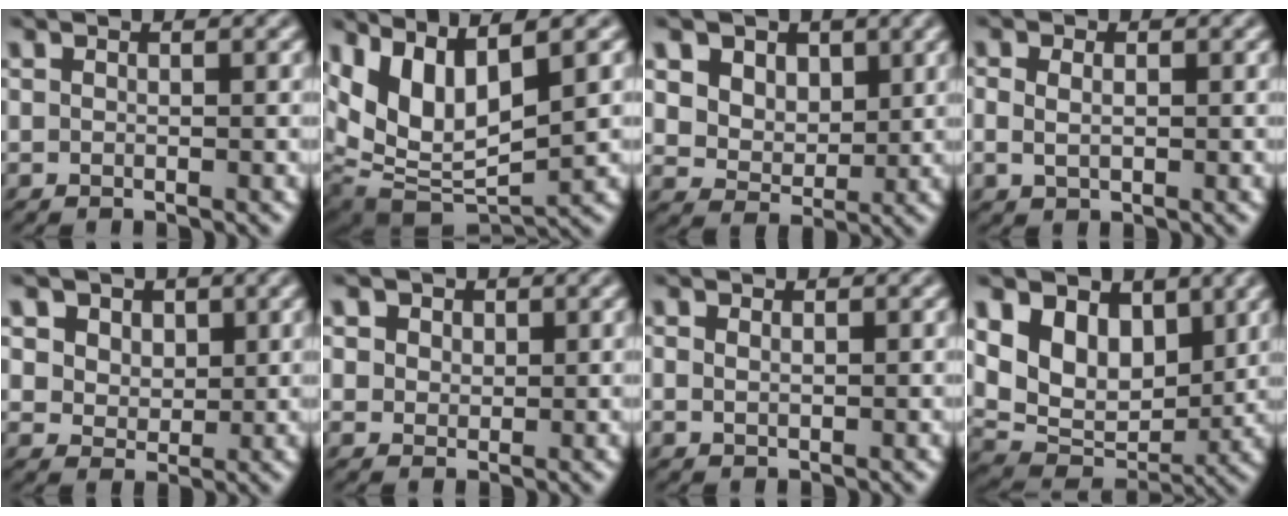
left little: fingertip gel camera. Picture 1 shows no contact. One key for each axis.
{"total": 8.5, "fx": 2.6, "fy": 3.7, "fz": 7.2, "tx": -0.150, "ty": -0.001, "tz": 0.049}
{"total": 7.0, "fx": 3.5, "fy": 5.2, "fz": 3.1, "tx": -0.076, "ty": -0.004, "tz": 0.061}
{"total": 3.0, "fx": 0.6, "fy": 2.3, "fz": 1.9, "tx": -0.029, "ty": 0.020, "tz": -0.007}
{"total": 5.7, "fx": 3.0, "fy": 4.2, "fz": 2.4, "tx": -0.060, "ty": -0.001, "tz": 0.046}
{"total": 4.4, "fx": 2.3, "fy": 3.2, "fz": 2.0, "tx": -0.049, "ty": 0.005, "tz": 0.028}
{"total": 0.7, "fx": 0.3, "fy": 0.5, "fz": 0.4, "tx": -0.010, "ty": -0.001, "tz": 0.006}
{"total": 7.6, "fx": 2.9, "fy": 5.1, "fz": 4.8, "tx": -0.095, "ty": -0.013, "tz": 0.044}